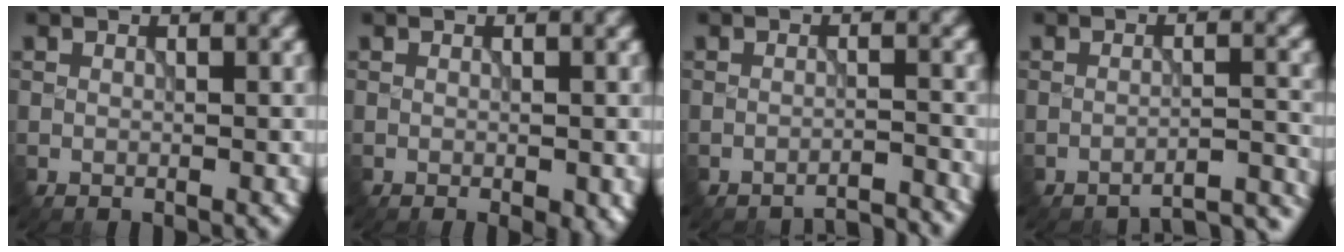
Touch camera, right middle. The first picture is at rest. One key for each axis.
{"total": 1.9, "fx": -0.9, "fy": 0.6, "fz": 1.6, "tx": -0.021, "ty": -0.006, "tz": -0.007}
{"total": 2.7, "fx": -2.7, "fy": 0.1, "fz": 0.3, "tx": 0.003, "ty": 0.006, "tz": -0.038}
{"total": 5.2, "fx": -5.1, "fy": 0.7, "fz": 1.2, "tx": -0.006, "ty": 0.009, "tz": -0.064}